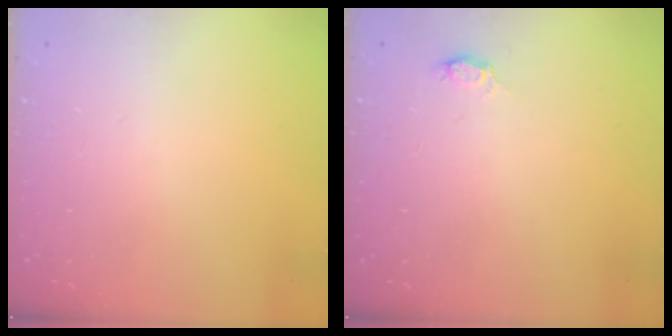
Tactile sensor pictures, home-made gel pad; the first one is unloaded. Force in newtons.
{"total": 2.8, "press": 2.8, "slide": 0.3}